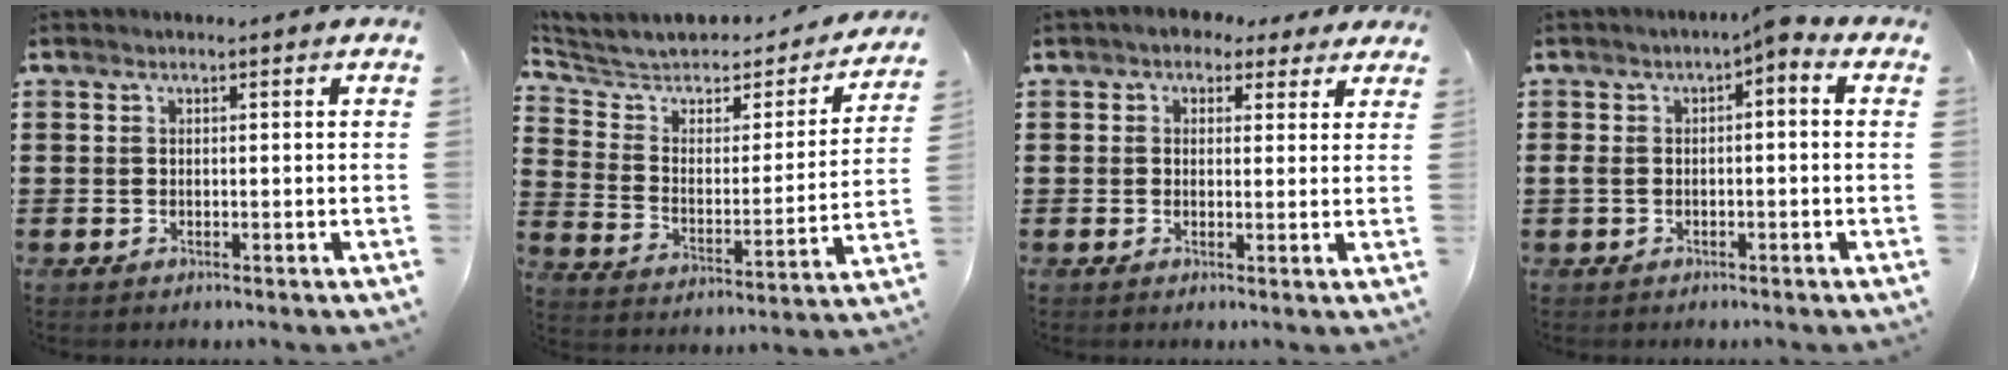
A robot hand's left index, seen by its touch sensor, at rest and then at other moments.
{"total": 5.2, "force": [4.2, 2.2, 2.1], "torque": [-0.069, -0.033, 0.067]}
{"total": 2.4, "force": [1.5, 1.7, 0.7], "torque": [-0.016, 0.007, 0.025]}
{"total": 2.9, "force": [-1.4, 1.0, 2.3], "torque": [-0.050, 0.005, -0.032]}